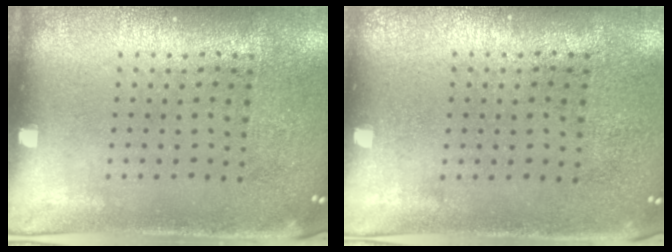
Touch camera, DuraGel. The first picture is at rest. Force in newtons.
{"total": 0.0}